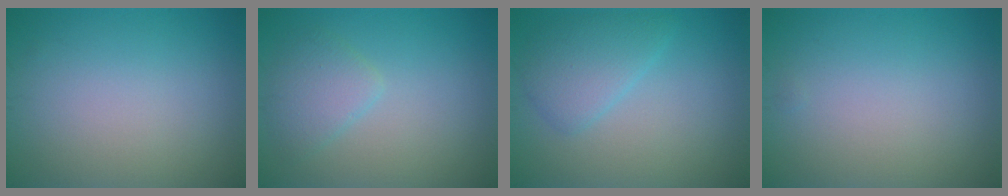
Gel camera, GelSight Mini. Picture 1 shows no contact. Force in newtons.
{"total": 2.5, "press": 2.5, "slide": 0.2}
{"total": 3.1, "press": 3.1, "slide": 0.1}
{"total": 0.0}